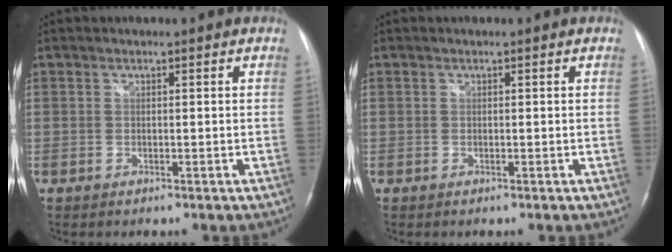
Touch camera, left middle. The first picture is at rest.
{"total": 0.0}